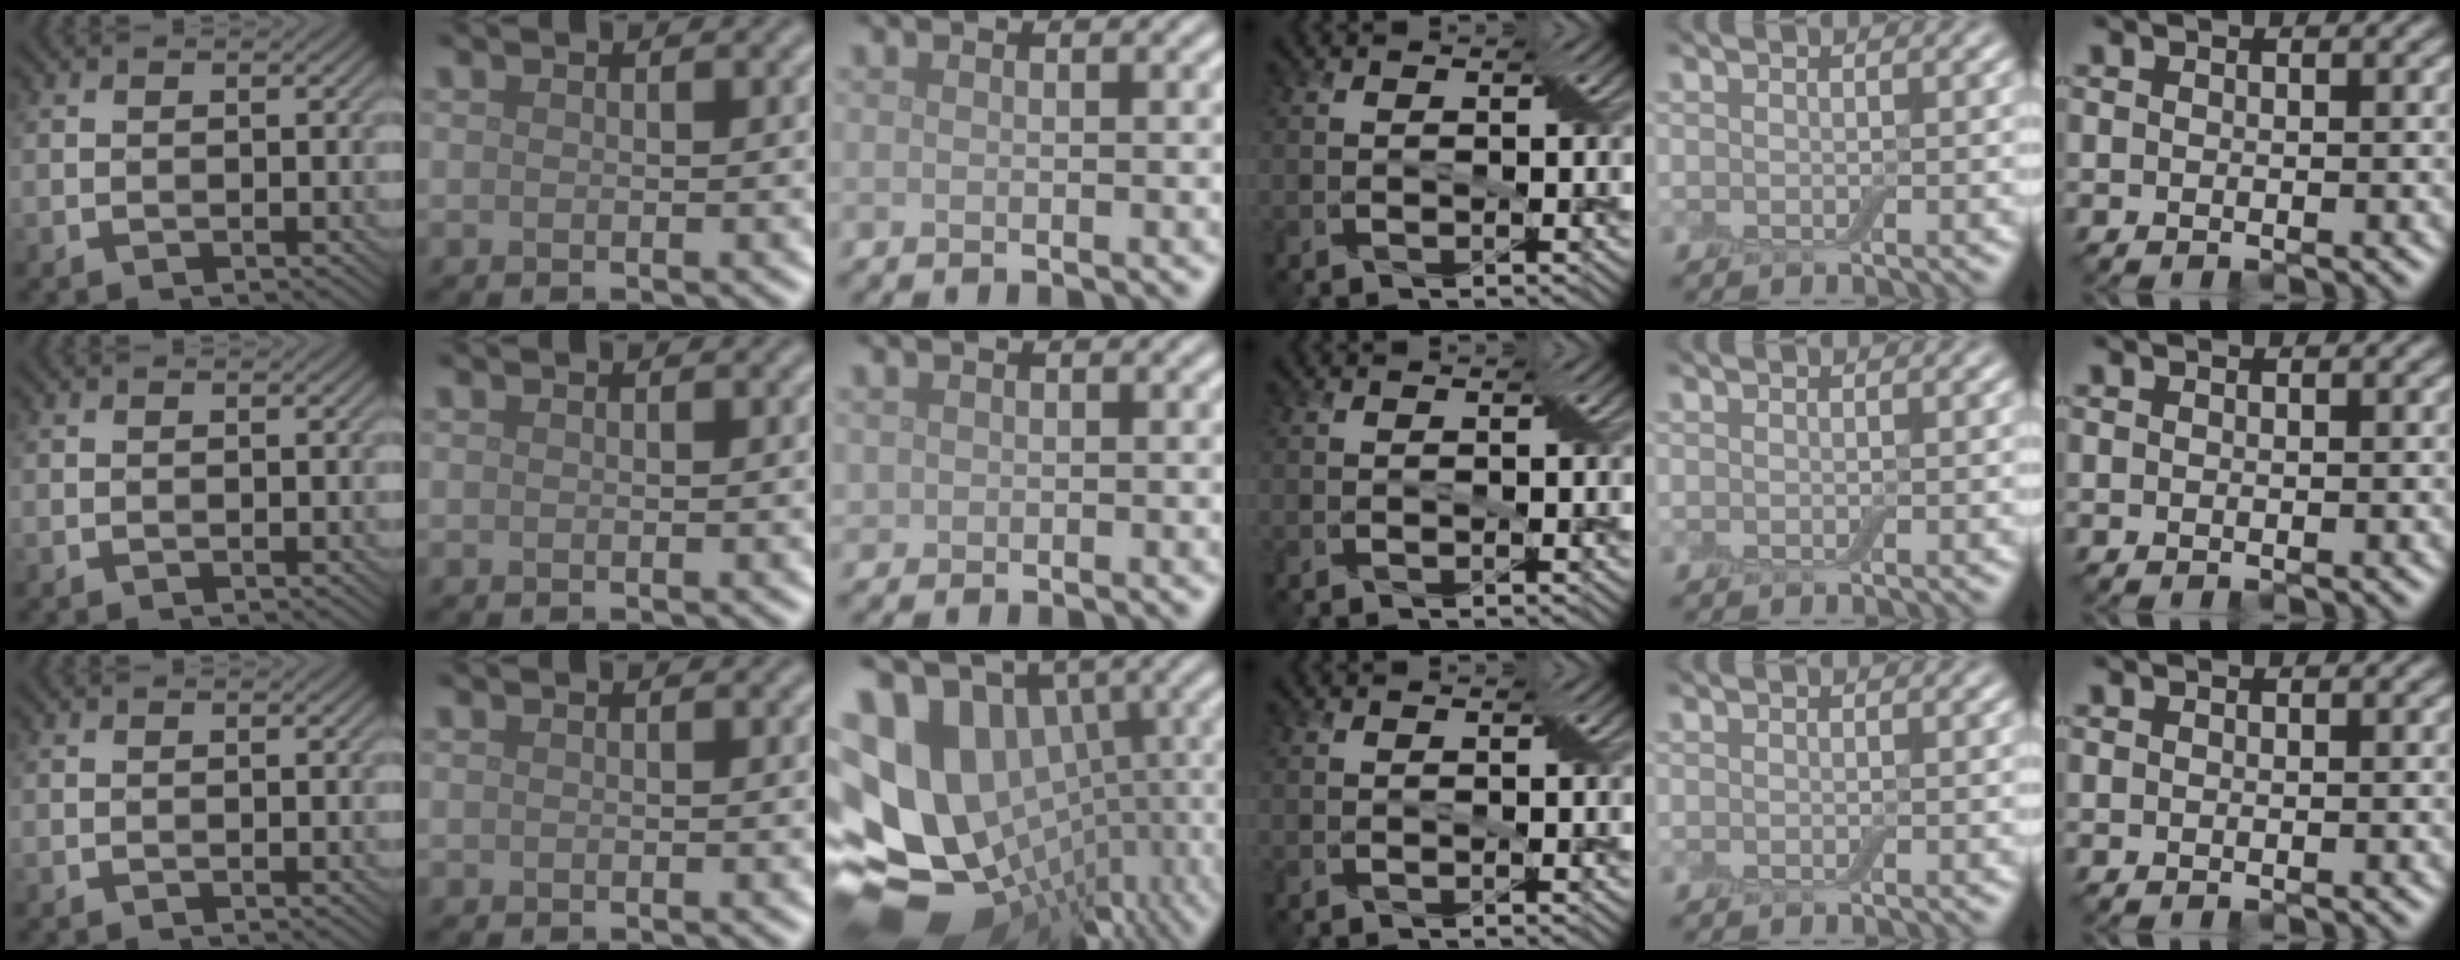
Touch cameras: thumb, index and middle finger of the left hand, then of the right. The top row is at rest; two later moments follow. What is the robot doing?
{"motion": "press", "object": "electronic device side button"}